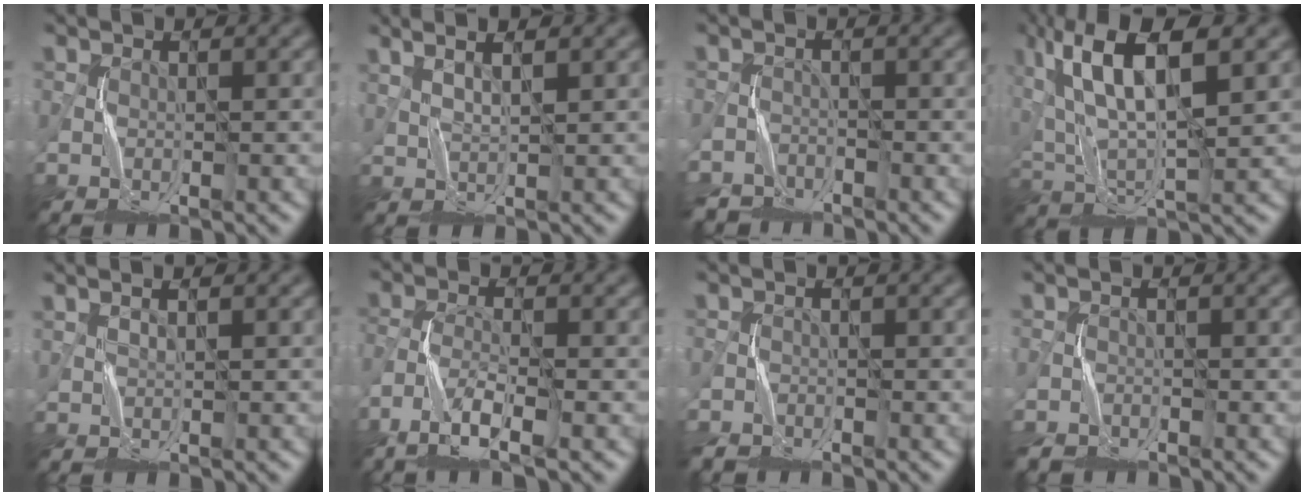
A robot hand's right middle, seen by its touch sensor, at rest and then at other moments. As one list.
[{"total": 2.9, "force": [2.2, 0.5, 1.9], "torque": [-0.019, 0.009, 0.018]}, {"total": 3.1, "force": [-3.0, 0.6, -0.5], "torque": [0.017, -0.013, -0.056]}, {"total": 11.1, "force": [5.0, 3.3, 9.3], "torque": [-0.191, 0.013, 0.099]}, {"total": 0.8, "force": [0.7, -0.4, 0.1], "torque": [0.000, -0.002, 0.014]}, {"total": 4.2, "force": [-2.6, 0.9, 3.2], "torque": [-0.069, -0.007, -0.057]}, {"total": 1.4, "force": [-1.4, 0.2, -0.2], "torque": [0.003, -0.007, -0.033]}, {"total": 1.6, "force": [-1.6, 0.4, -0.1], "torque": [0.004, -0.008, -0.036]}]